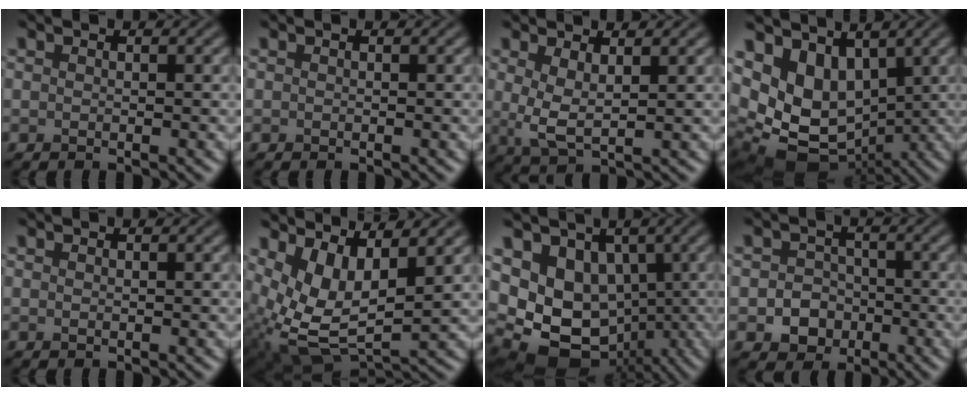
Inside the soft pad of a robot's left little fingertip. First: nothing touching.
{"total": 0.0}
{"total": 3.0, "force": [1.0, 1.0, 2.6], "torque": [-0.059, -0.007, 0.022]}
{"total": 9.7, "force": [0.9, 7.3, 6.3], "torque": [-0.119, -0.023, 0.041]}
{"total": 0.0}
{"total": 7.5, "force": [2.1, 3.9, 6.1], "torque": [-0.131, -0.017, 0.046]}
{"total": 12.2, "force": [-0.3, 10.0, 7.1], "torque": [-0.114, -0.011, -0.010]}
{"total": 3.4, "force": [-1.1, 2.9, 1.4], "torque": [-0.009, 0.000, -0.024]}